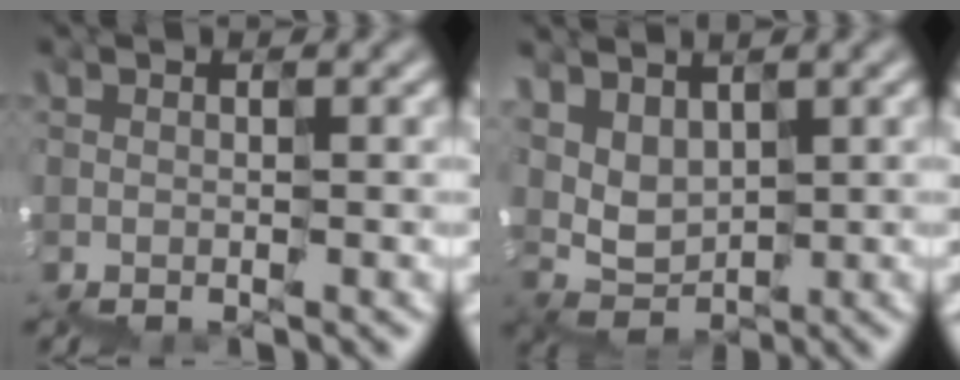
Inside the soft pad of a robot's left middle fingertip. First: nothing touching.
{"total": 2.7, "force": [2.2, 1.4, -0.5], "torque": [0.005, 0.015, 0.046]}